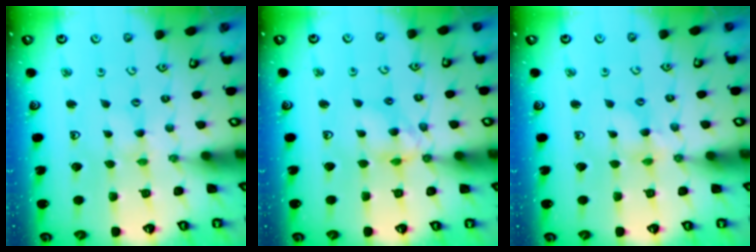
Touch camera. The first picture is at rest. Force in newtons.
{"total": 7.9, "press": 7.9, "slide": 0.6}
{"total": 3.0, "press": 3.0, "slide": 0.4}